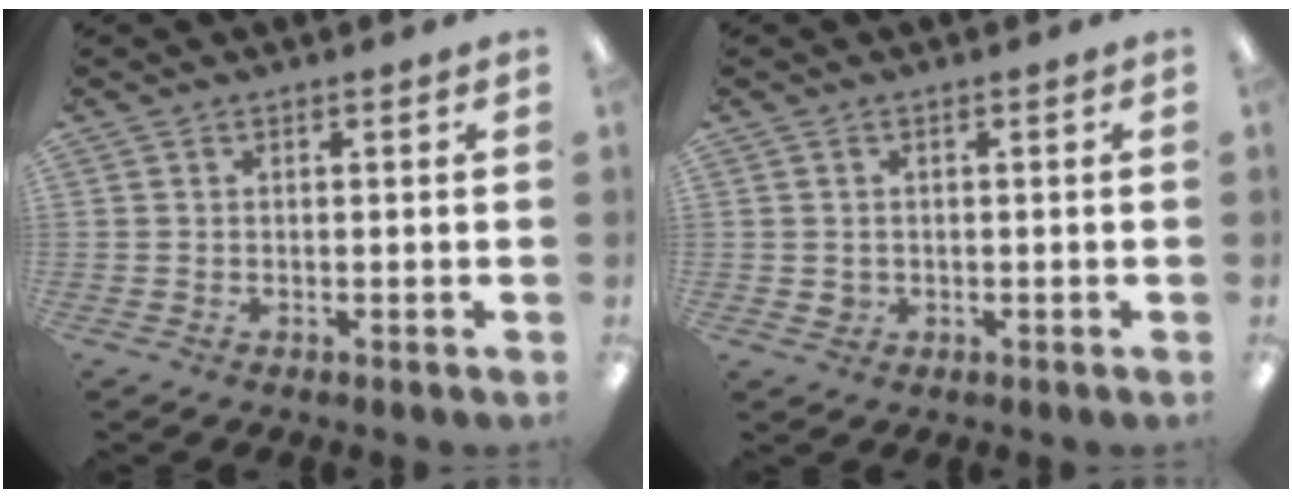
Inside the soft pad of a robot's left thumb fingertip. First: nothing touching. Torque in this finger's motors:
{"motor_torque": [-0.21, 0.37, 0.00, -0.03, 0.02]}